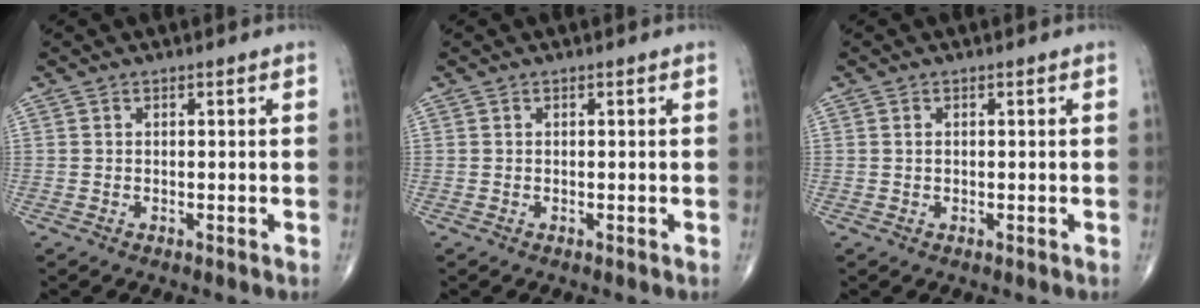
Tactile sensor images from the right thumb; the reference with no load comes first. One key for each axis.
{"total": 0.0}
{"total": 0.7, "fx": 0.2, "fy": 0.5, "fz": 0.5, "tx": -0.009, "ty": 0.002, "tz": 0.005}